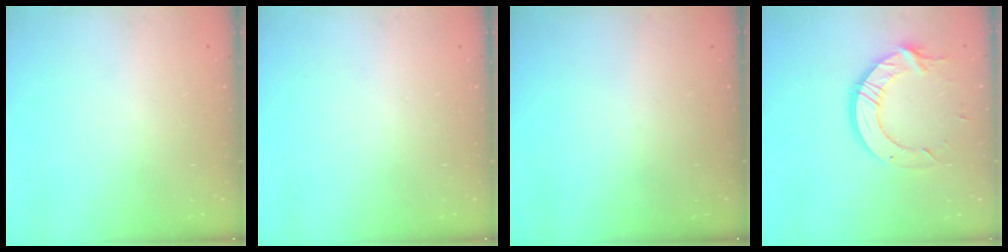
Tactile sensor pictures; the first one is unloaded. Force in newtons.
{"total": 0.0}
{"total": 0.0}
{"total": 12.1, "press": 12.0, "slide": 0.6}